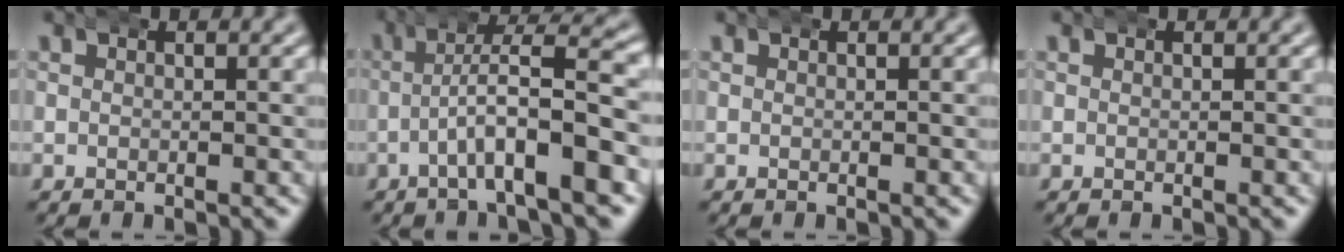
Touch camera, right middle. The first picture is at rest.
{"total": 6.3, "force": [-1.3, 1.5, 6.0], "torque": [-0.090, 0.010, -0.022]}
{"total": 0.0}
{"total": 0.0}